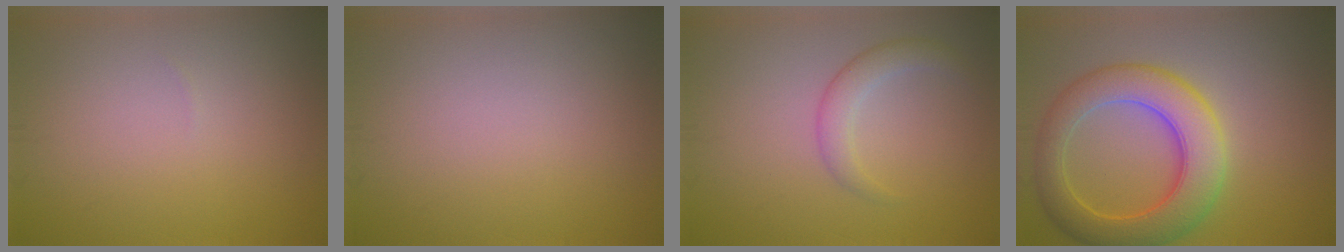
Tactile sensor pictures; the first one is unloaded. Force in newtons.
{"total": 0.0}
{"total": 2.3, "press": 2.3, "slide": 0.1}
{"total": 7.9, "press": 7.9, "slide": 0.1}